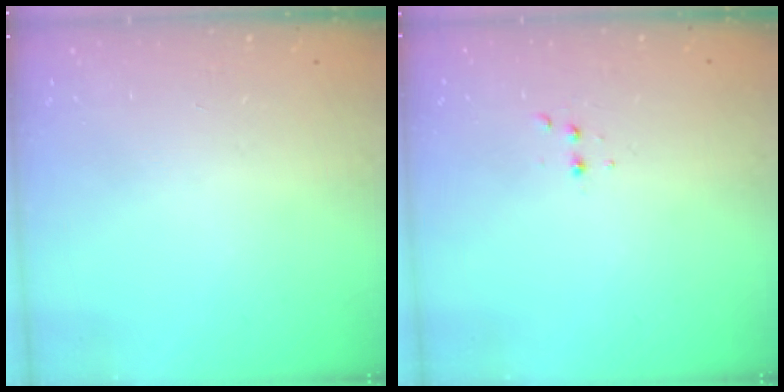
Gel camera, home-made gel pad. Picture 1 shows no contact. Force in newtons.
{"total": 2.5, "press": 2.4, "slide": 0.5}